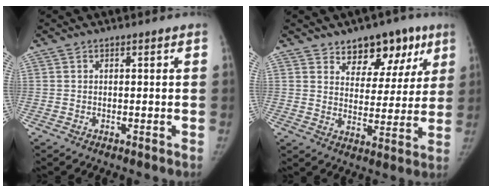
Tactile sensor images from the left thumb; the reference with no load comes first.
{"total": 12.1, "force": [7.6, 7.5, 5.7], "torque": [-0.018, -0.031, 0.108]}